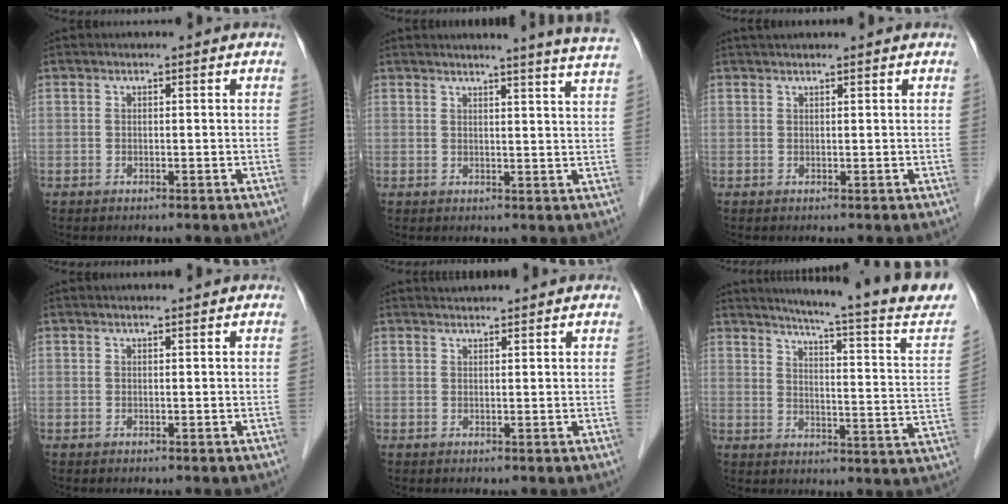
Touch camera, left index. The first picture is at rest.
{"total": 9.9, "force": [9.1, -1.9, 3.5], "torque": [-0.040, -0.045, 0.084]}
{"total": 2.7, "force": [2.4, -0.4, 1.1], "torque": [-0.010, 0.027, 0.043]}
{"total": 1.2, "force": [1.1, -0.2, 0.4], "torque": [-0.006, 0.009, 0.019]}
{"total": 2.0, "force": [2.0, -0.2, 0.2], "torque": [-0.006, 0.018, 0.037]}
{"total": 21.5, "force": [18.5, -1.4, 10.8], "torque": [-0.155, -0.071, 0.223]}